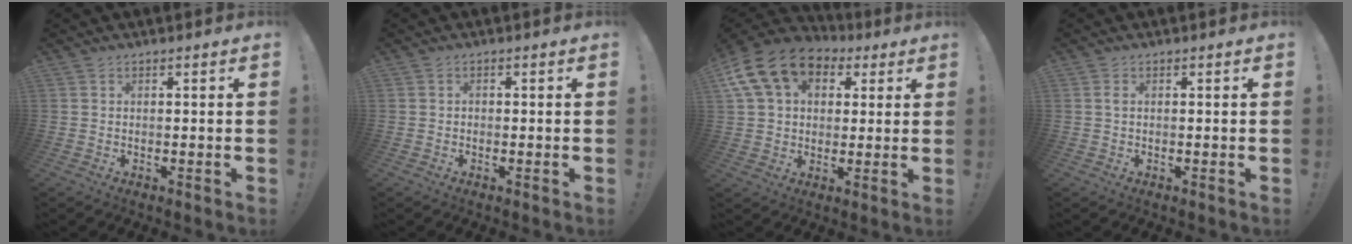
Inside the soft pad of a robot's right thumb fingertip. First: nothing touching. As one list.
[{"total": 0.8, "force": [-0.6, 0.5, 0.2], "torque": [-0.003, 0.002, -0.011]}, {"total": 16.5, "force": [7.0, 11.8, 9.1], "torque": [-0.141, -0.022, 0.134]}, {"total": 0.9, "force": [0.1, 0.5, 0.8], "torque": [-0.009, 0.001, 0.000]}]